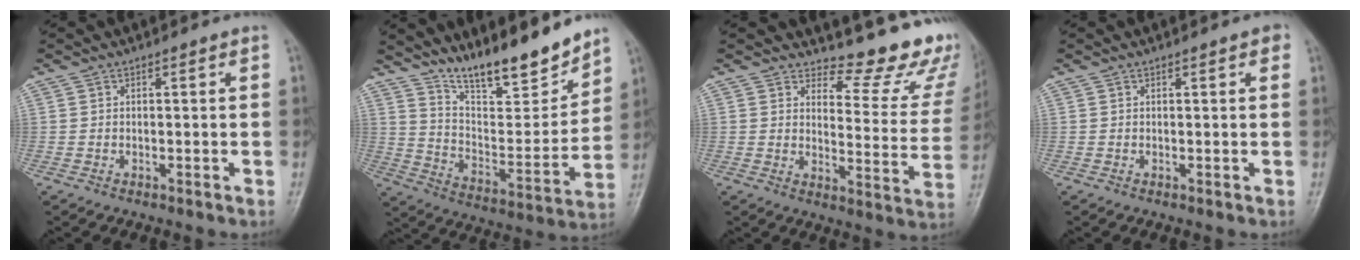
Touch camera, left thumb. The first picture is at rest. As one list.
[{"total": 17.2, "force": [14.5, 3.7, 8.6], "torque": [-0.100, -0.097, 0.251]}, {"total": 16.4, "force": [14.6, 5.1, 5.3], "torque": [-0.012, -0.151, 0.155]}, {"total": 1.4, "force": [0.8, 0.5, 1.1], "torque": [-0.009, 0.001, 0.005]}]